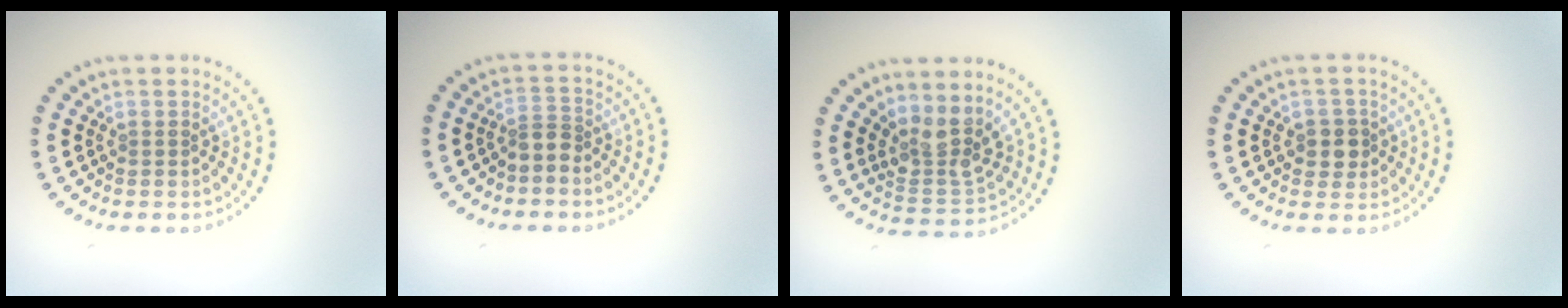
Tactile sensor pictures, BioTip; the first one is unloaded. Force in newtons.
{"total": 1.9, "press": 1.5, "slide": 1.2}
{"total": 3.7, "press": 3.2, "slide": 1.9}
{"total": 2.1, "press": 2.0, "slide": 0.6}